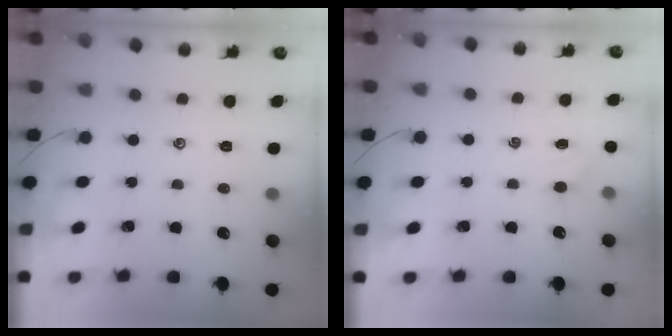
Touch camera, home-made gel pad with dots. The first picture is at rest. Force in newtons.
{"total": 2.7, "press": 2.6, "slide": 0.8}